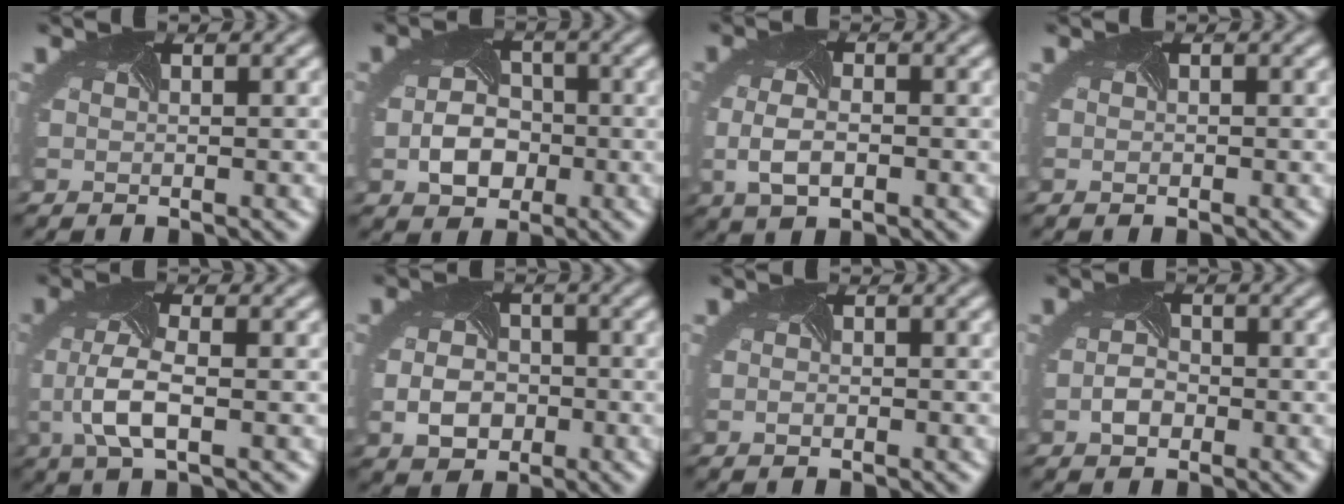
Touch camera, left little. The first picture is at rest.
{"total": 4.0, "force": [-1.4, 3.0, 2.2], "torque": [-0.050, -0.007, -0.017]}
{"total": 3.3, "force": [-1.1, 1.8, 2.6], "torque": [-0.063, -0.009, -0.003]}
{"total": 0.6, "force": [-0.3, 0.5, 0.2], "torque": [-0.009, 0.001, -0.001]}
{"total": 4.1, "force": [-1.0, 1.6, 3.6], "torque": [-0.096, -0.003, -0.013]}
{"total": 4.6, "force": [-1.4, 3.4, 2.7], "torque": [-0.057, -0.008, -0.015]}
{"total": 0.9, "force": [-0.5, 0.6, 0.4], "torque": [-0.012, -0.001, -0.004]}
{"total": 1.9, "force": [-1.3, 1.1, 0.8], "torque": [-0.026, -0.003, -0.020]}